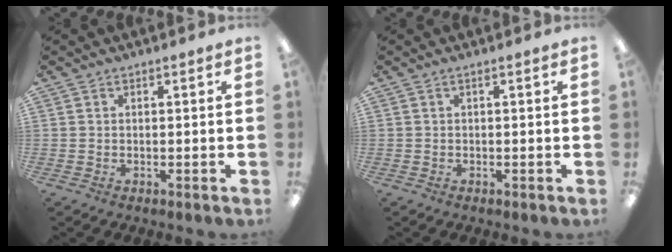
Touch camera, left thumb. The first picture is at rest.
{"total": 0.0}